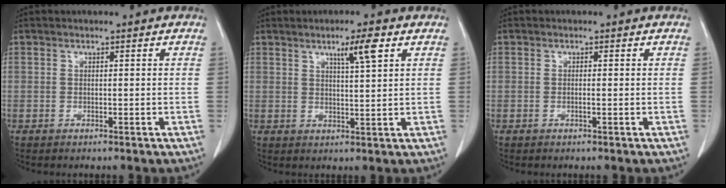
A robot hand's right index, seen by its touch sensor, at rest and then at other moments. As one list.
[{"total": 4.7, "force": [2.5, 0.1, 4.0], "torque": [-0.064, 0.001, 0.042]}, {"total": 0.6, "force": [-0.1, 0.0, 0.6], "torque": [-0.011, 0.000, -0.002]}]